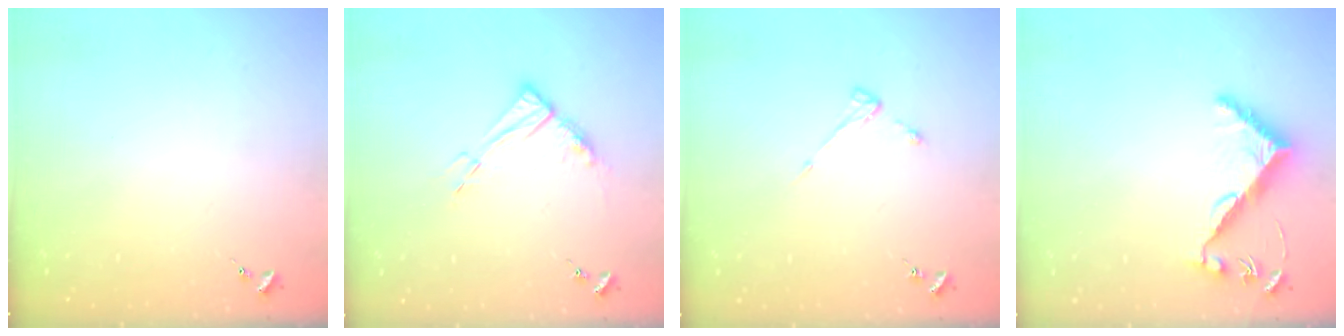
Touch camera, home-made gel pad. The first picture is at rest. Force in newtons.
{"total": 9.6, "press": 9.5, "slide": 1.1}
{"total": 3.2, "press": 3.1, "slide": 0.5}
{"total": 8.0, "press": 8.0, "slide": 0.5}